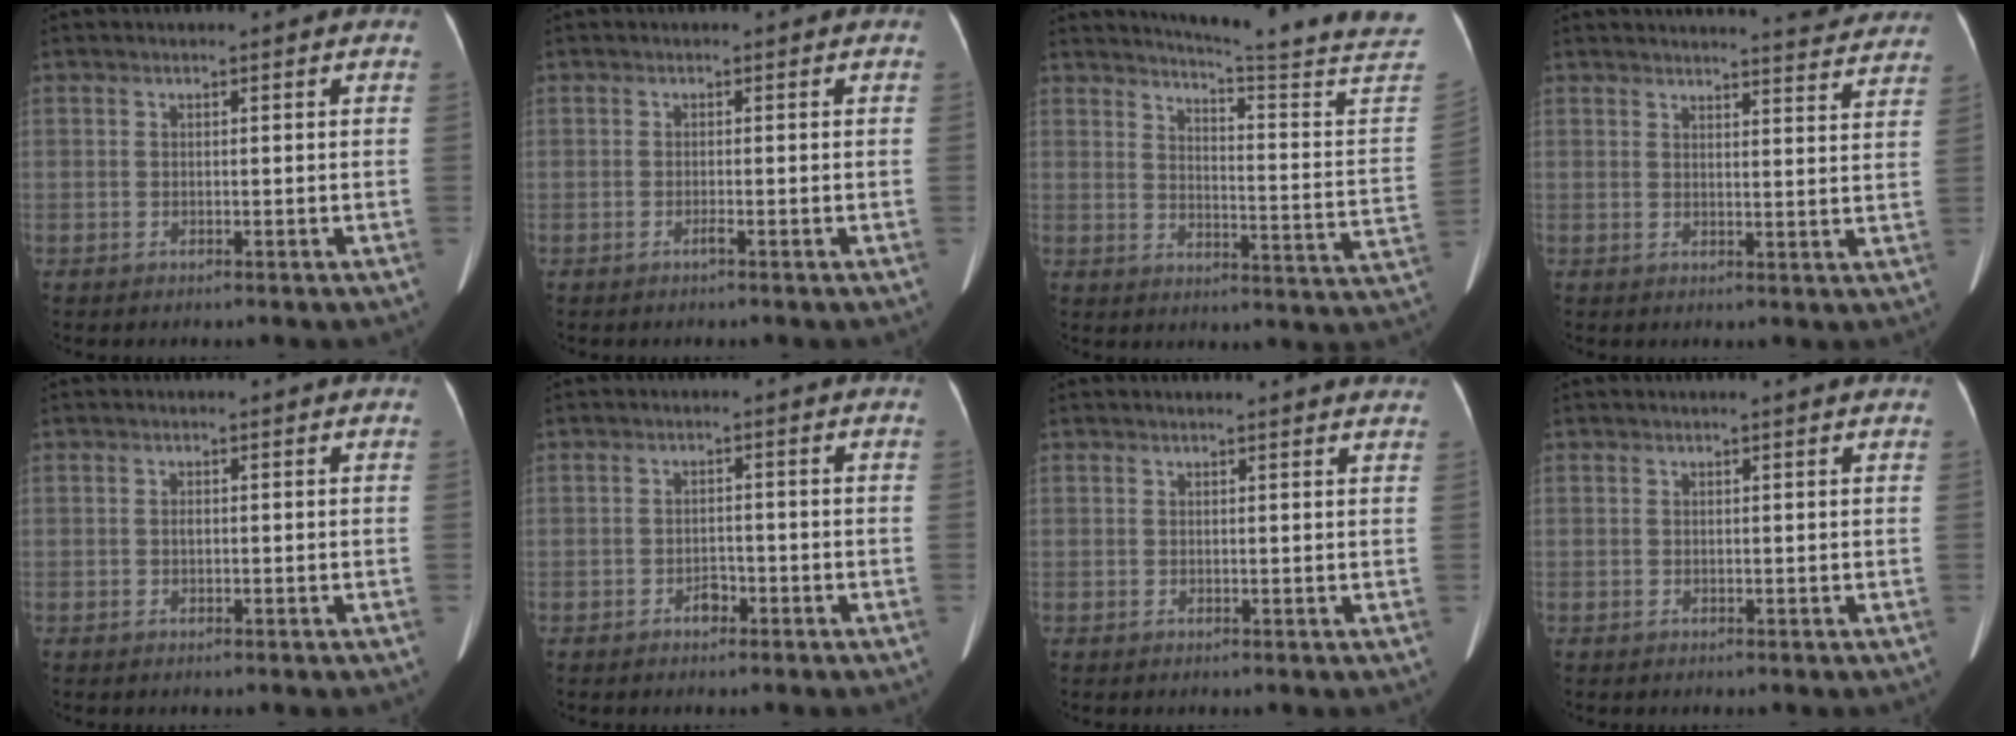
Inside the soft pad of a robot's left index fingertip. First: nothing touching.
{"total": 0.6, "force": [-0.4, -0.1, 0.4], "torque": [-0.008, -0.001, -0.008]}
{"total": 21.6, "force": [20.0, -2.5, 7.6], "torque": [-0.124, -0.138, 0.232]}
{"total": 11.4, "force": [11.1, 0.8, 2.7], "torque": [-0.022, -0.030, 0.111]}
{"total": 0.6, "force": [-0.1, 0.3, 0.4], "torque": [-0.012, 0.000, -0.003]}
{"total": 1.9, "force": [-1.3, 1.1, 0.9], "torque": [-0.013, 0.004, -0.019]}
{"total": 6.9, "force": [6.6, 0.4, 2.0], "torque": [-0.018, 0.005, 0.053]}
{"total": 1.2, "force": [1.0, 0.0, 0.5], "torque": [-0.013, 0.014, 0.013]}